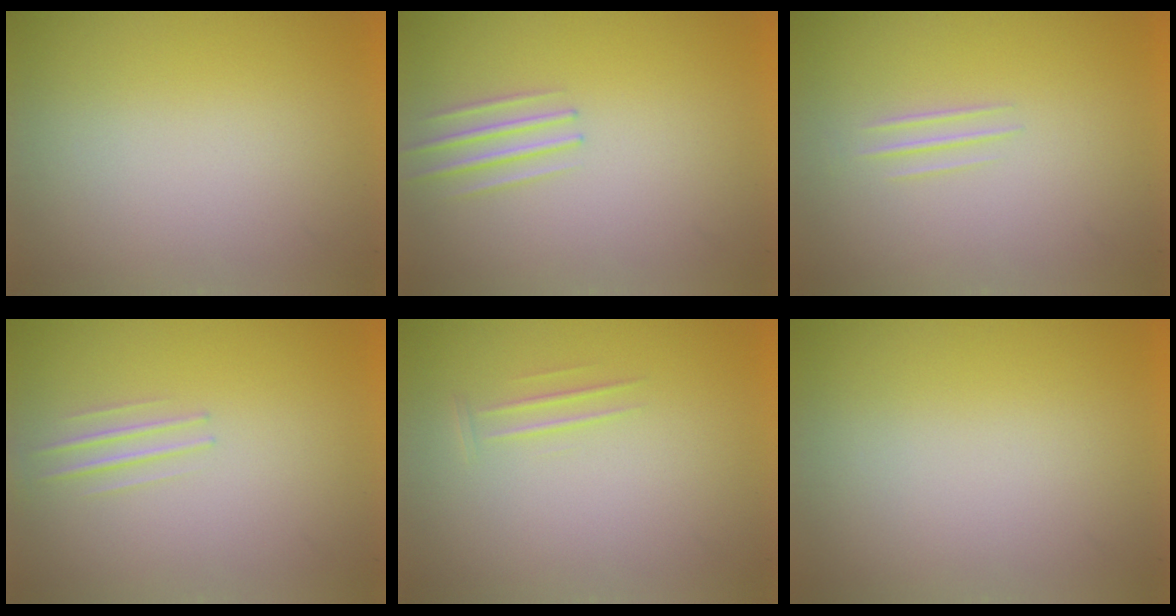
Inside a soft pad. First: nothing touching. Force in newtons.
{"total": 1.9}
{"total": 1.0}
{"total": 1.3}
{"total": 1.1}
{"total": 0.0}